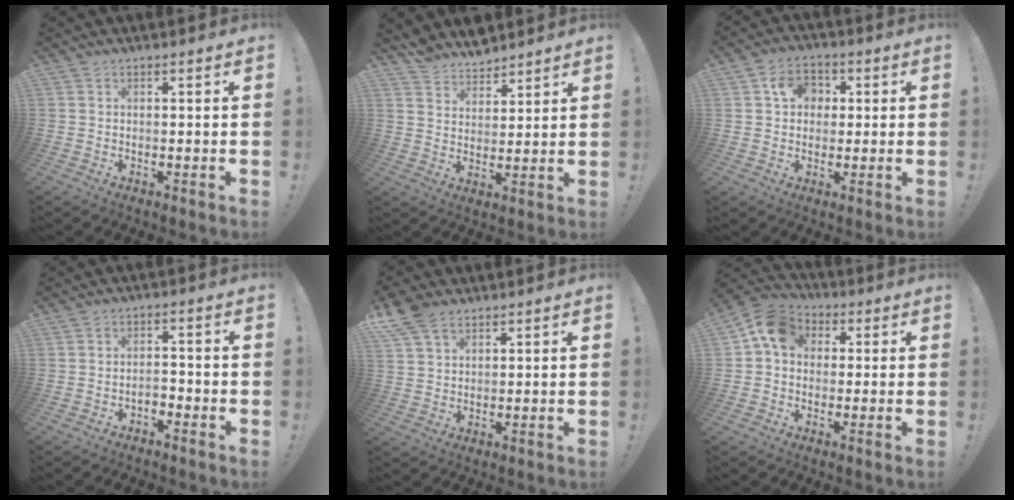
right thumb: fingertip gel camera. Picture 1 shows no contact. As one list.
[{"total": 6.8, "force": [6.4, 2.2, -0.1], "torque": [-0.009, -0.060, 0.123]}, {"total": 8.3, "force": [2.4, 7.0, 3.8], "torque": [-0.057, 0.004, 0.047]}, {"total": 2.8, "force": [-2.1, 1.2, 1.4], "torque": [-0.020, 0.001, -0.039]}, {"total": 7.5, "force": [5.2, 4.1, 3.7], "torque": [-0.067, -0.016, 0.102]}, {"total": 9.5, "force": [2.3, 7.6, 5.2], "torque": [-0.073, 0.010, 0.048]}]